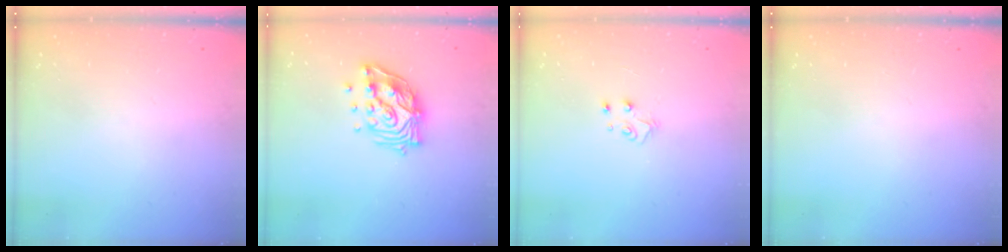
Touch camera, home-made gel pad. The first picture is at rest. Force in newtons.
{"total": 13.7, "press": 13.7, "slide": 1.2}
{"total": 4.0, "press": 4.0, "slide": 0.2}
{"total": 0.0}